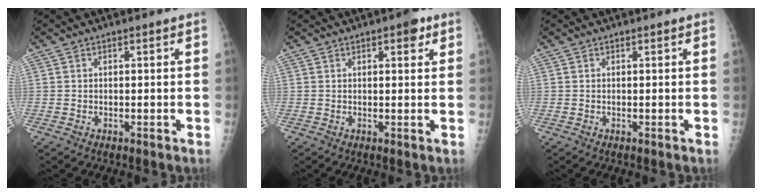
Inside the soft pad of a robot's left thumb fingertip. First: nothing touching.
{"total": 2.9, "force": [1.6, 1.3, 2.0], "torque": [-0.013, -0.003, 0.016]}
{"total": 0.0}